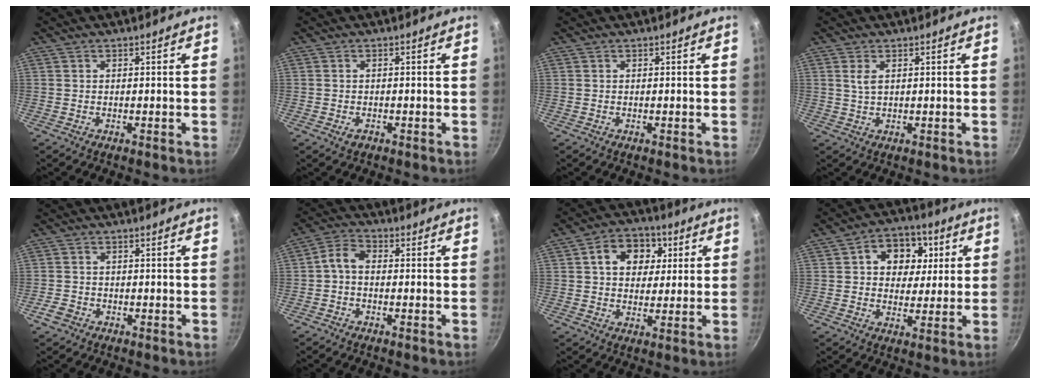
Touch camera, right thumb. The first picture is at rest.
{"total": 1.3, "force": [-0.7, 0.9, 0.7], "torque": [-0.011, 0.001, -0.012]}
{"total": 0.0}
{"total": 2.3, "force": [0.8, 1.2, 1.8], "torque": [-0.034, -0.005, 0.017]}
{"total": 2.6, "force": [-1.4, 1.9, 1.0], "torque": [-0.018, 0.013, -0.025]}
{"total": 4.3, "force": [-0.7, 2.8, 3.1], "torque": [-0.064, 0.025, -0.027]}
{"total": 10.7, "force": [3.1, 8.2, 6.1], "torque": [-0.062, 0.003, 0.036]}
{"total": 11.6, "force": [3.2, 9.2, 6.4], "torque": [-0.053, -0.002, 0.037]}